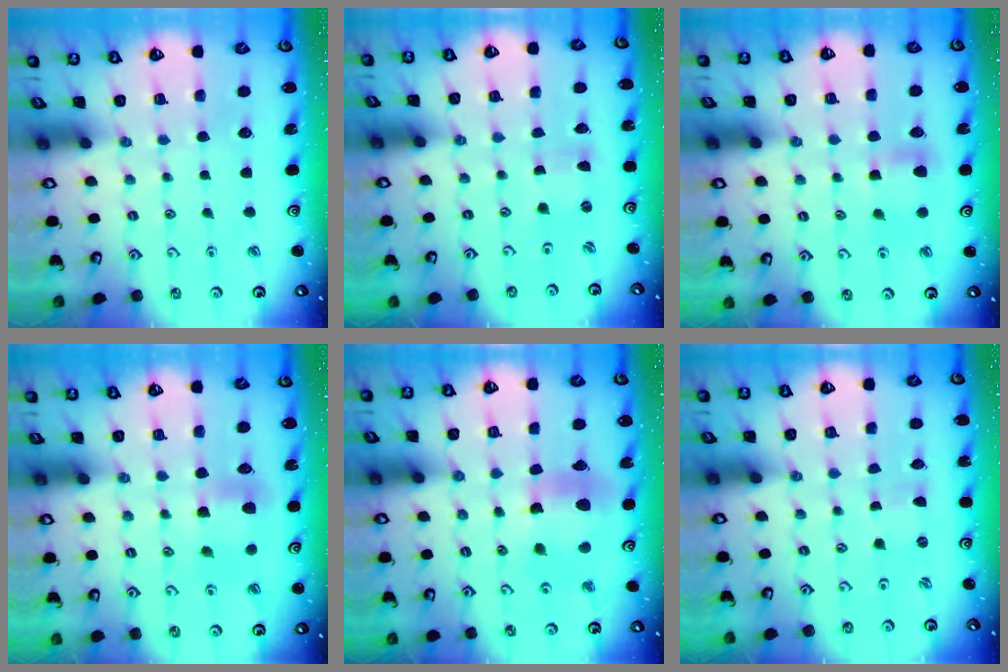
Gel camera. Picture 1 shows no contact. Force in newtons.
{"total": 0.0}
{"total": 6.4, "press": 6.4, "slide": 0.6}
{"total": 7.1, "press": 7.1, "slide": 0.5}
{"total": 12.1, "press": 12.0, "slide": 1.5}
{"total": 0.0}